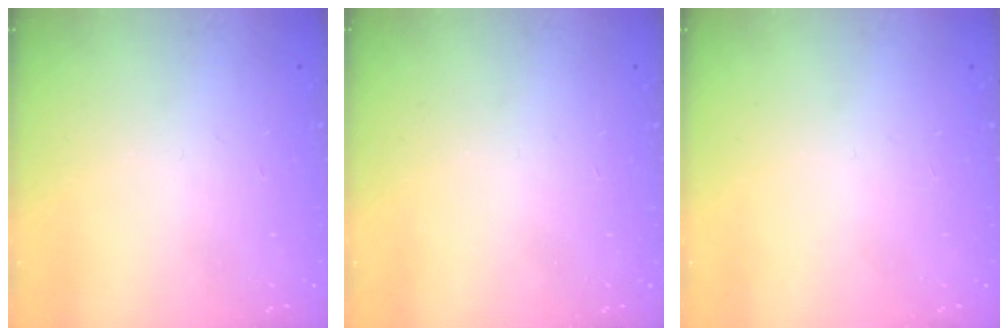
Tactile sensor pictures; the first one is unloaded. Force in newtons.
{"total": 0.0}
{"total": 0.0}